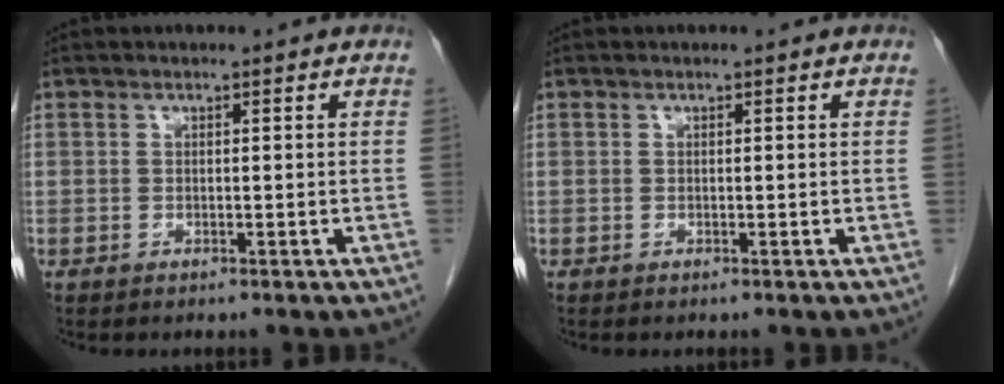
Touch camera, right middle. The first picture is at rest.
{"total": 0.0}